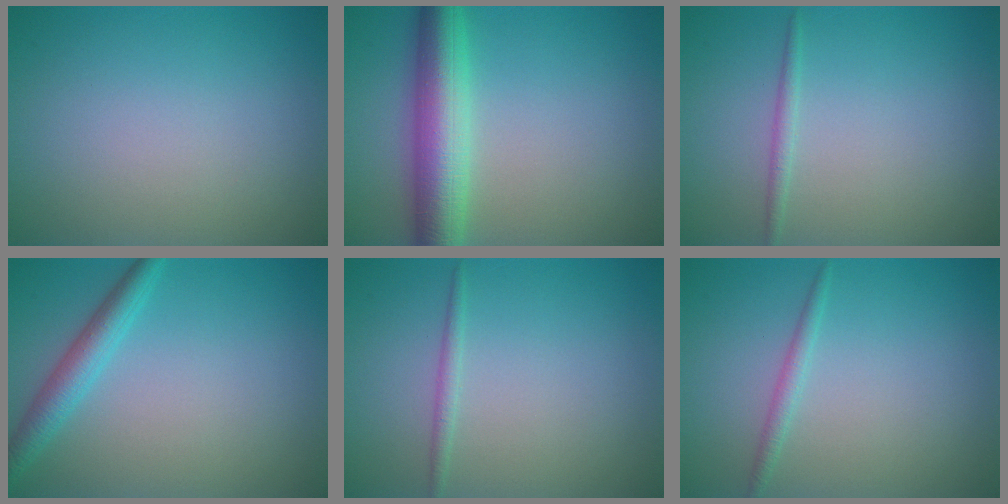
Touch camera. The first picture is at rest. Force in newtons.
{"total": 6.7, "press": 6.7, "slide": 0.2}
{"total": 1.0, "press": 1.0, "slide": 0.0}
{"total": 2.8, "press": 2.8, "slide": 0.1}
{"total": 1.0, "press": 1.0, "slide": 0.0}
{"total": 1.2, "press": 1.2, "slide": 0.1}